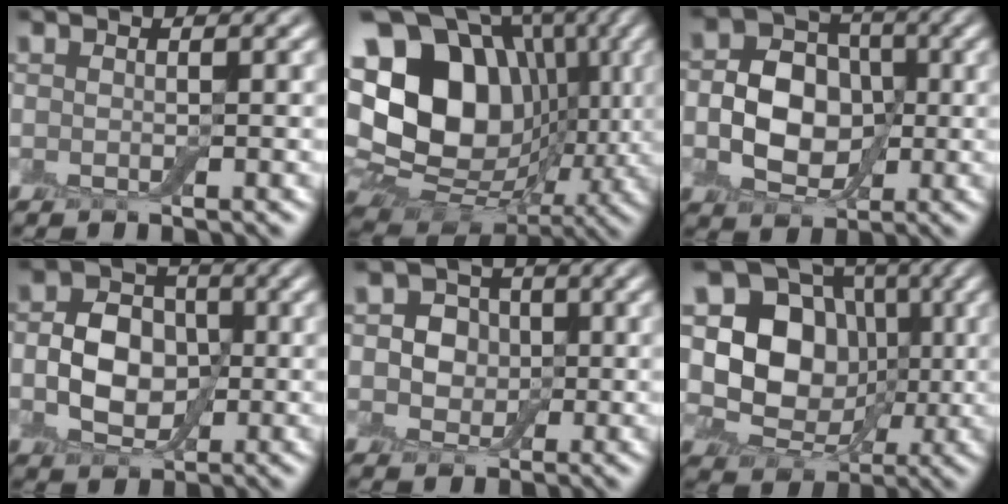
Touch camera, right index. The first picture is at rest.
{"total": 20.9, "force": [3.5, 16.4, 12.4], "torque": [-0.242, 0.020, 0.073]}
{"total": 6.5, "force": [-0.6, 5.1, 4.0], "torque": [-0.063, 0.001, -0.019]}
{"total": 5.3, "force": [-0.5, 4.1, 3.4], "torque": [-0.057, 0.001, -0.008]}
{"total": 3.8, "force": [0.2, 3.3, 1.9], "torque": [-0.022, 0.008, -0.019]}
{"total": 9.6, "force": [0.8, 7.7, 5.7], "torque": [-0.091, -0.001, -0.006]}